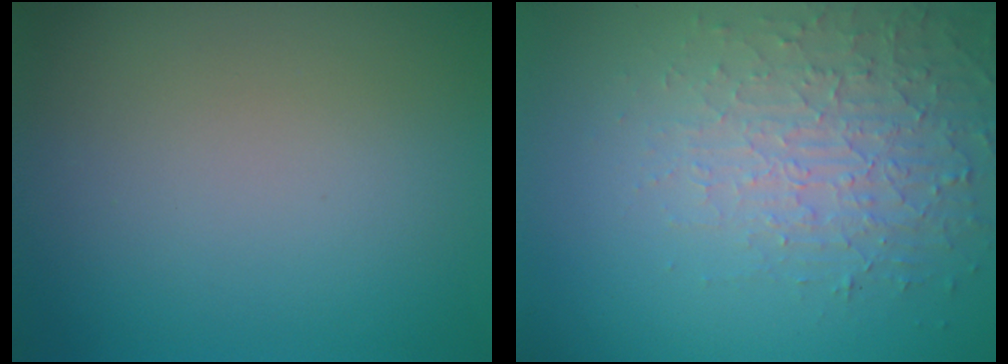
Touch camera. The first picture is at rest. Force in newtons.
{"total": 3.9, "press": 3.5, "slide": 1.8}